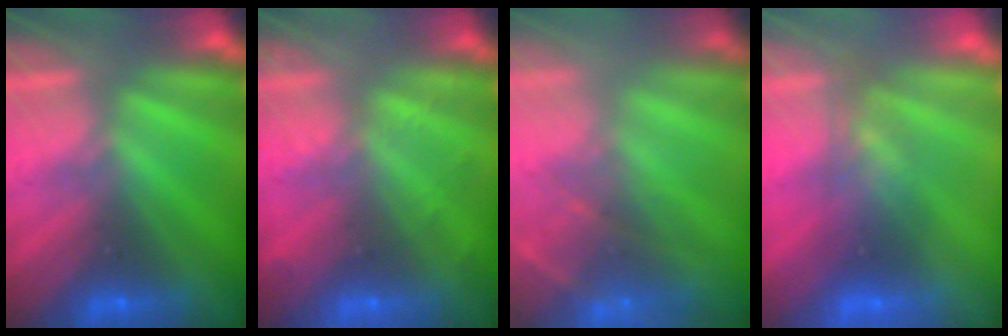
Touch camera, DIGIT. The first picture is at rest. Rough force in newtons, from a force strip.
{"total": 2.1}
{"total": 7.4}
{"total": 2.7}